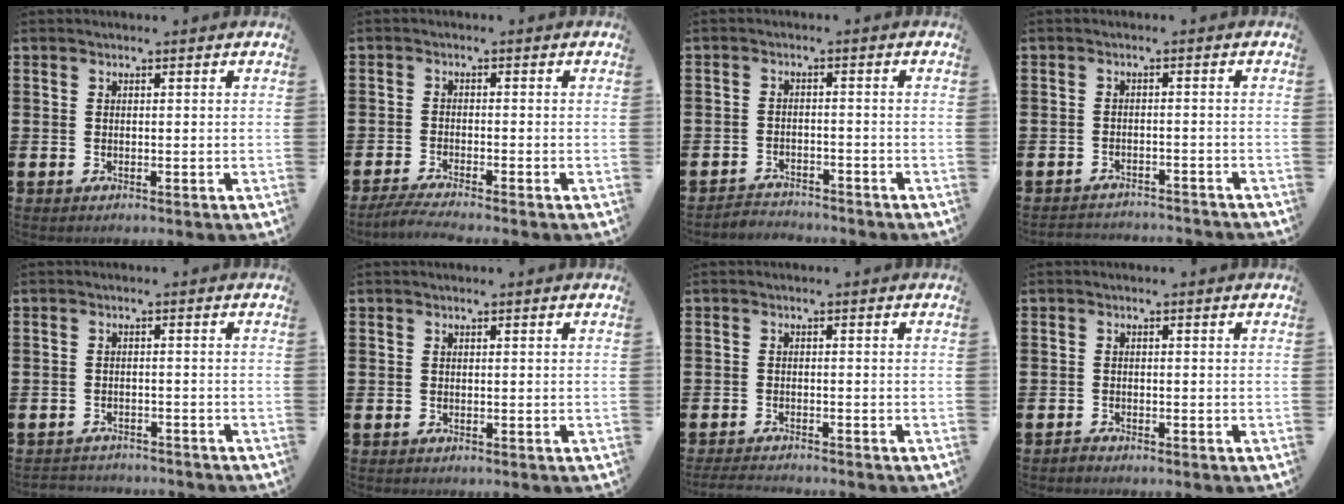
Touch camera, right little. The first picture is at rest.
{"total": 2.3, "force": [-1.9, -0.1, 1.3], "torque": [-0.020, 0.001, -0.034]}
{"total": 2.3, "force": [-2.3, 0.2, -0.4], "torque": [-0.002, 0.004, -0.052]}
{"total": 2.0, "force": [-2.0, -0.1, -0.2], "torque": [-0.002, 0.003, -0.045]}
{"total": 1.7, "force": [-1.7, 0.1, -0.2], "torque": [-0.002, 0.002, -0.039]}
{"total": 0.0}
{"total": 1.6, "force": [-1.5, -0.1, 0.4], "torque": [-0.007, 0.003, -0.030]}
{"total": 0.7, "force": [-0.7, 0.1, 0.0], "torque": [-0.002, -0.002, -0.015]}